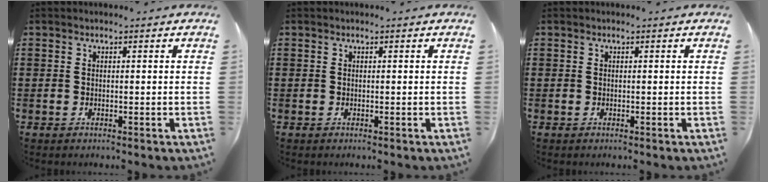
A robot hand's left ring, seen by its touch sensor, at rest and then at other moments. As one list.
[{"total": 0.0}, {"total": 0.0}]